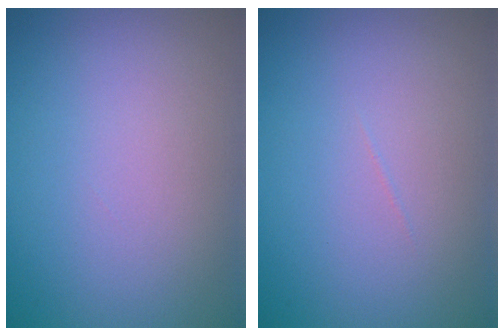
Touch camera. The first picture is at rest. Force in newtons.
{"total": 0.0}